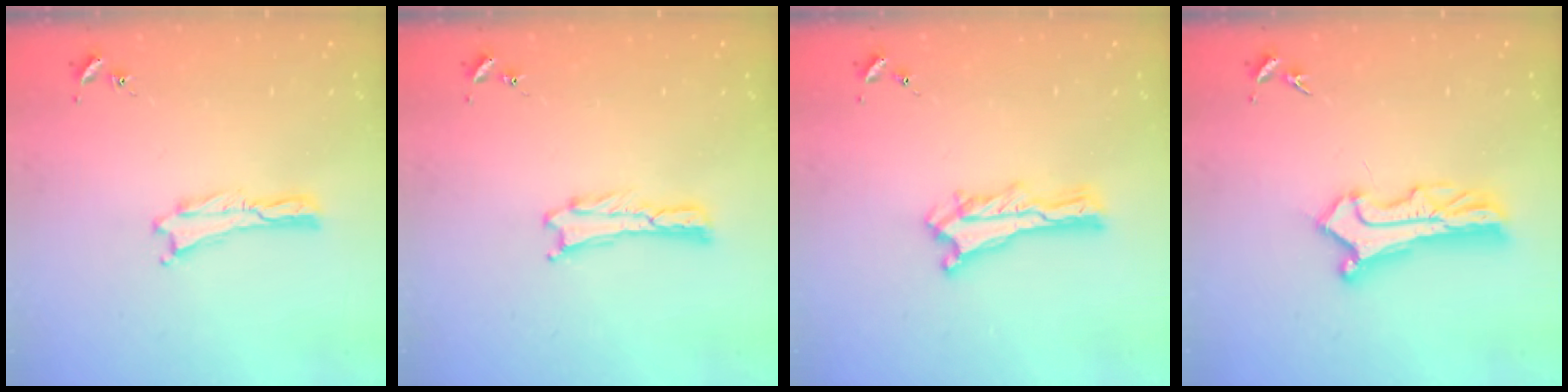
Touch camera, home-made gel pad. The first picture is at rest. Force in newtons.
{"total": 0.0}
{"total": 1.2, "press": 1.2, "slide": 0.2}
{"total": 6.7, "press": 6.7, "slide": 0.6}